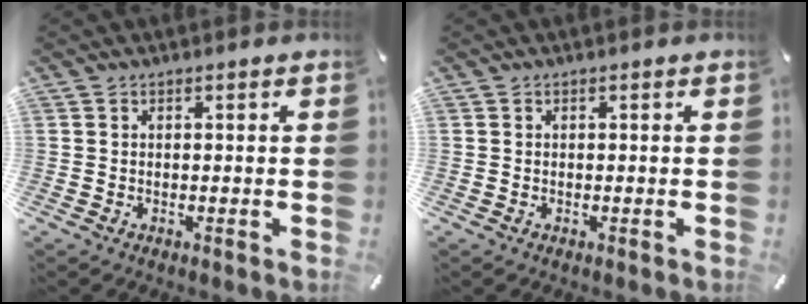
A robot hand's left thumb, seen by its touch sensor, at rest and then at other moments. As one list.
[{"total": 0.0}]